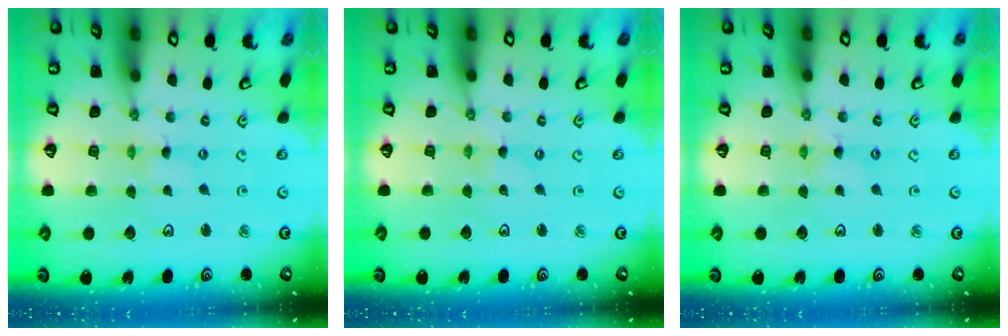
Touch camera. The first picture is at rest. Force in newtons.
{"total": 0.0}
{"total": 1.2, "press": 1.2, "slide": 0.2}